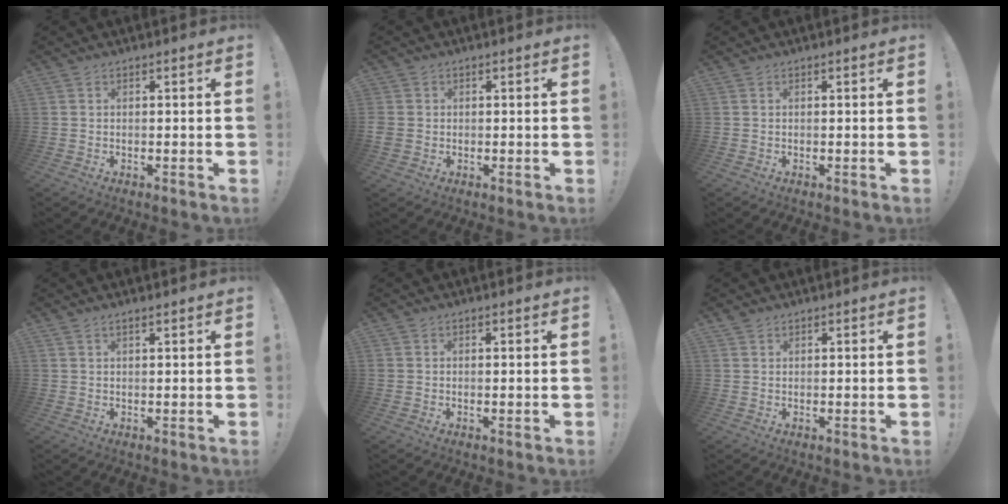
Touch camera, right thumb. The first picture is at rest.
{"total": 2.7, "force": [-0.1, 2.5, 1.0], "torque": [-0.017, 0.000, -0.003]}
{"total": 0.0}
{"total": 1.0, "force": [0.9, 0.2, 0.4], "torque": [-0.016, 0.003, 0.018]}
{"total": 0.7, "force": [0.2, 0.6, 0.2], "torque": [0.002, 0.000, 0.003]}
{"total": 1.1, "force": [0.8, 0.7, 0.2], "torque": [0.004, -0.003, 0.014]}